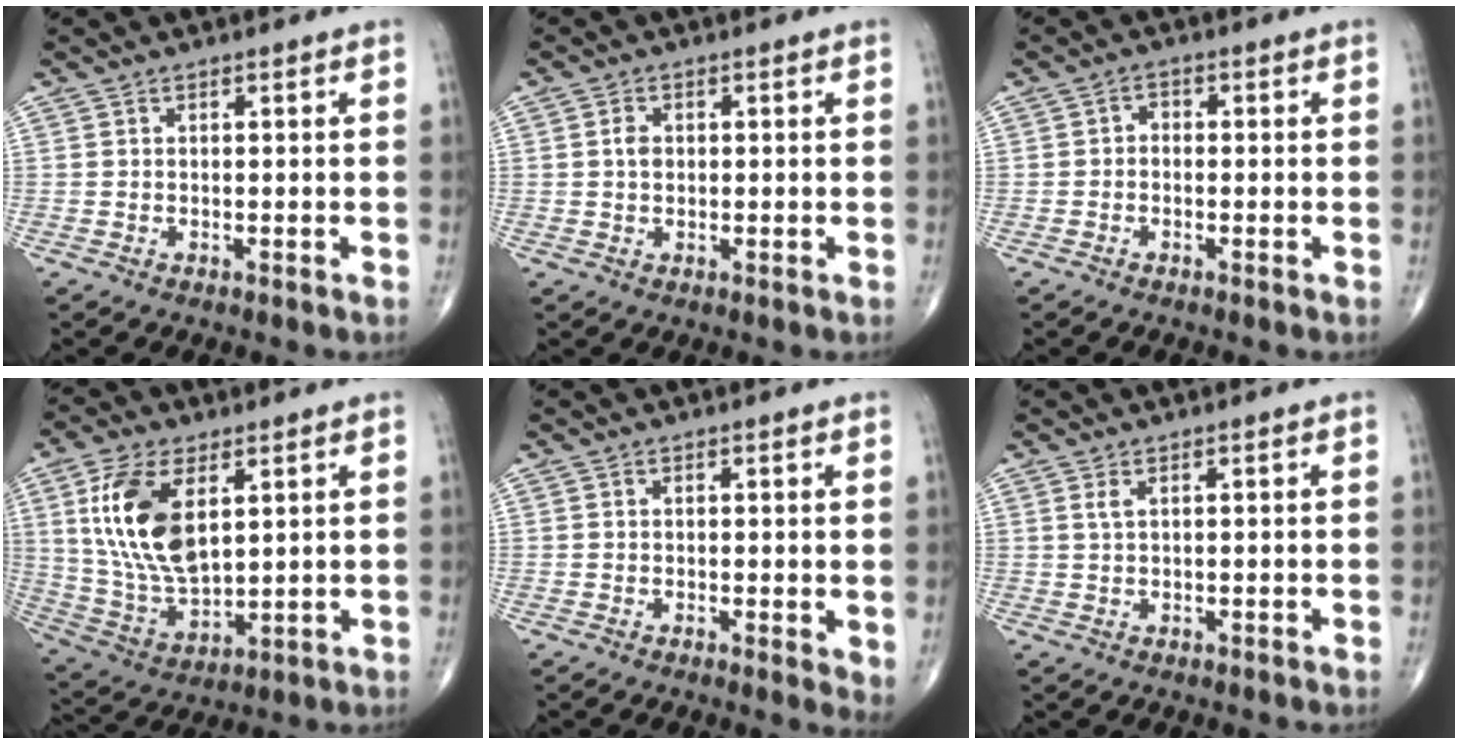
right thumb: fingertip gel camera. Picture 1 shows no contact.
{"total": 2.2, "force": [0.2, 1.7, 1.4], "torque": [-0.019, 0.002, 0.003]}
{"total": 1.7, "force": [-0.4, 1.3, 1.0], "torque": [-0.002, 0.007, -0.015]}
{"total": 16.1, "force": [4.9, 8.2, 12.9], "torque": [-0.250, -0.020, 0.104]}
{"total": 2.6, "force": [0.4, 1.0, 2.4], "torque": [-0.035, -0.011, 0.004]}
{"total": 1.1, "force": [0.6, 0.3, 0.9], "torque": [-0.020, 0.005, 0.013]}